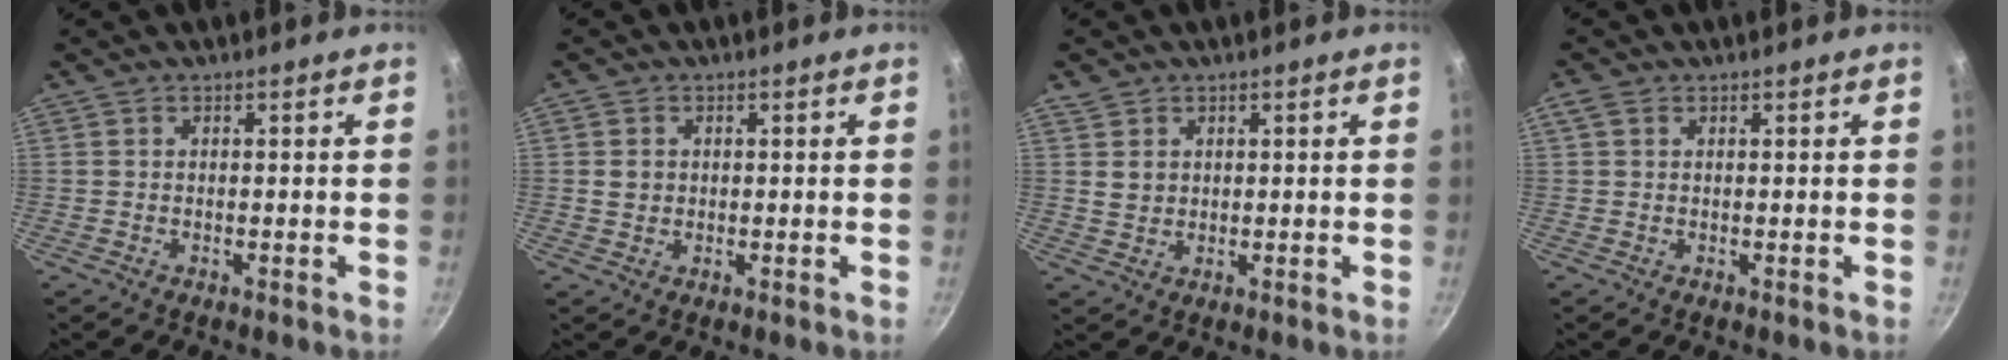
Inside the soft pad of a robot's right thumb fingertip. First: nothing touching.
{"total": 2.6, "force": [0.2, 2.3, 1.3], "torque": [-0.015, 0.004, 0.004]}
{"total": 3.0, "force": [1.2, 2.5, 1.1], "torque": [-0.009, 0.000, 0.024]}
{"total": 1.8, "force": [0.8, 1.2, 1.1], "torque": [-0.024, 0.005, 0.016]}